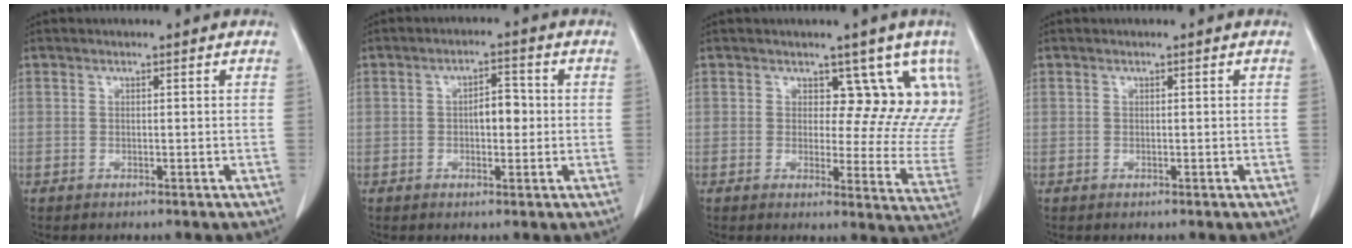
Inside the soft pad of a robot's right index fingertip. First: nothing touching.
{"total": 3.9, "force": [-0.1, 1.7, 3.5], "torque": [-0.053, 0.011, -0.001]}
{"total": 11.4, "force": [7.7, 5.8, 6.1], "torque": [-0.043, -0.021, 0.071]}
{"total": 0.0}